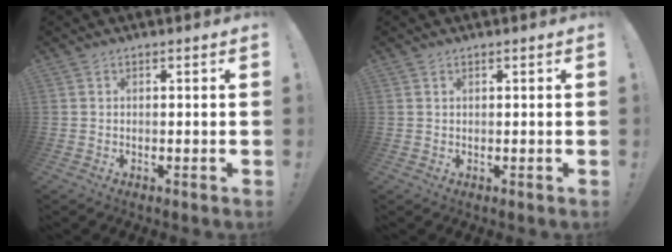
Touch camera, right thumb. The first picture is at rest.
{"total": 0.6, "force": [0.4, 0.3, 0.3], "torque": [-0.005, 0.001, 0.008]}